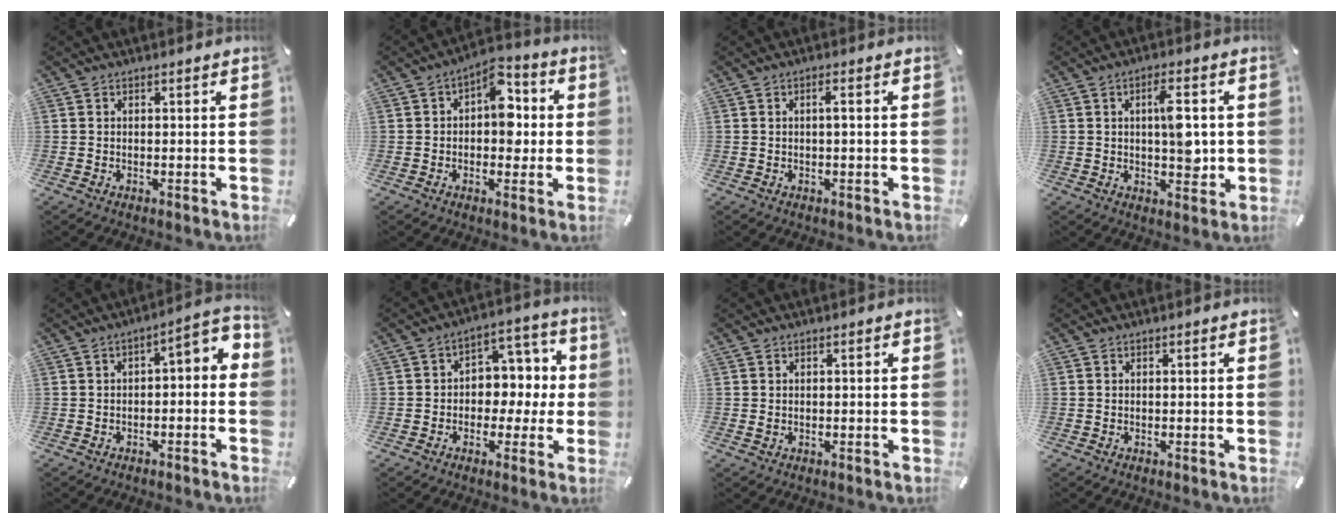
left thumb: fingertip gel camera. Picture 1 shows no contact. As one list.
[{"total": 9.9, "force": [1.5, 6.4, 7.4], "torque": [-0.083, -0.006, 0.021]}, {"total": 1.8, "force": [0.1, 0.3, 1.8], "torque": [-0.035, 0.002, 0.000]}, {"total": 8.6, "force": [0.9, 3.9, 7.6], "torque": [-0.107, -0.007, 0.007]}, {"total": 5.0, "force": [-1.8, 2.4, 4.0], "torque": [-0.056, 0.005, -0.039]}, {"total": 8.3, "force": [-0.8, 7.2, 4.2], "torque": [-0.043, 0.008, -0.018]}, {"total": 0.6, "force": [-0.1, 0.5, 0.4], "torque": [-0.007, 0.000, -0.002]}, {"total": 0.0}]